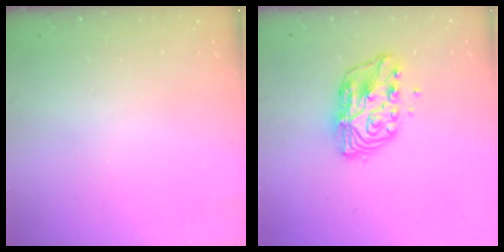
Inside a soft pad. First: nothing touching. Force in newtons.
{"total": 9.8, "press": 9.8, "slide": 0.7}